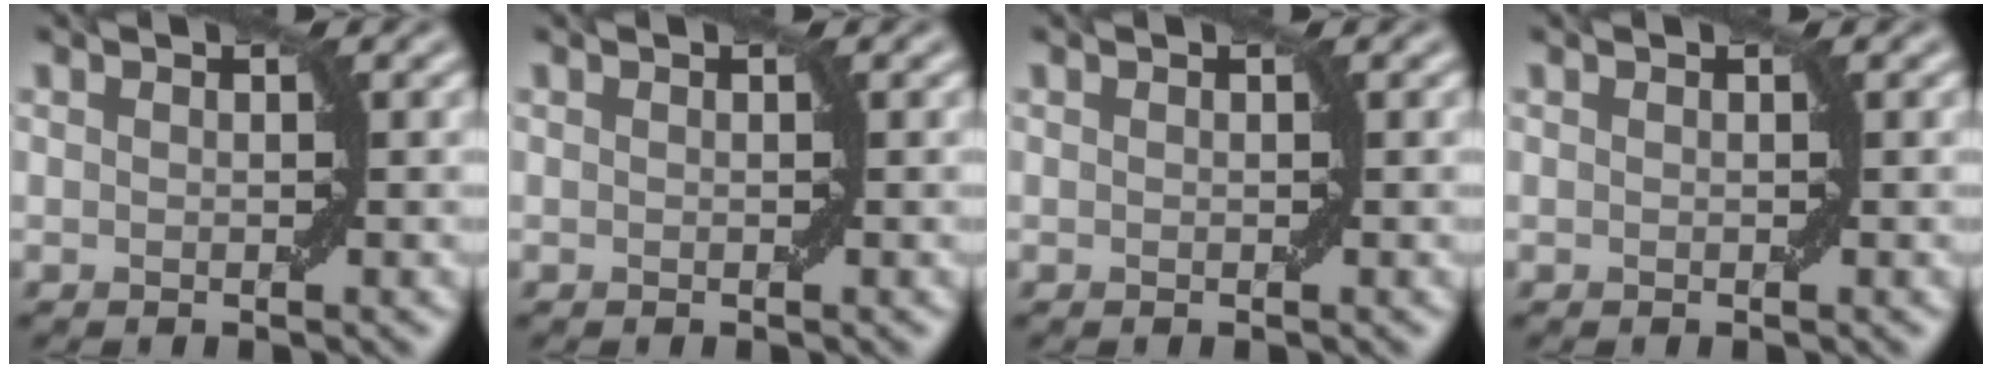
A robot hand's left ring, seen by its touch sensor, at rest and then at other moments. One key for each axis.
{"total": 0.0}
{"total": 0.0}
{"total": 0.0}